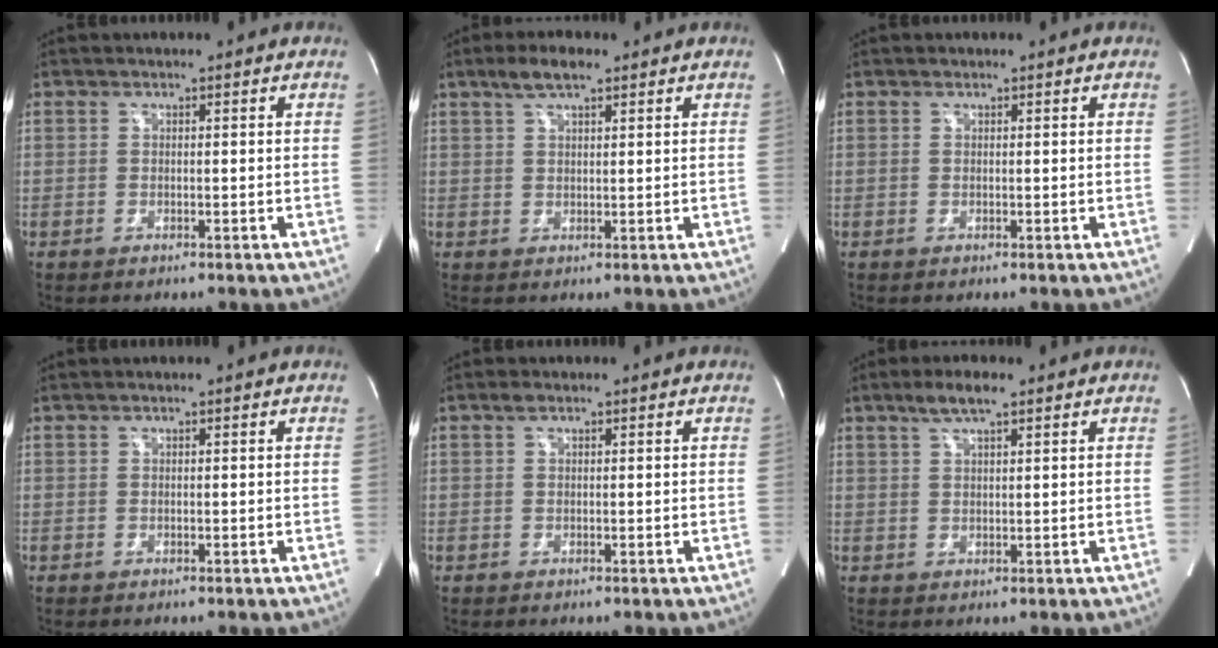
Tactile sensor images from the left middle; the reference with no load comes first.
{"total": 4.4, "force": [3.0, 1.2, 3.0], "torque": [-0.065, 0.014, 0.056]}
{"total": 0.0}
{"total": 0.0}
{"total": 0.8, "force": [0.5, 0.4, 0.5], "torque": [-0.011, 0.009, 0.010]}
{"total": 4.0, "force": [2.8, 0.6, 2.9], "torque": [-0.062, 0.010, 0.052]}